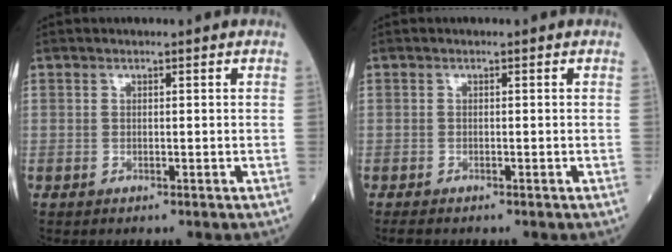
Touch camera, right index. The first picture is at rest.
{"total": 1.2, "force": [-1.1, 0.2, 0.5], "torque": [-0.016, -0.005, -0.015]}